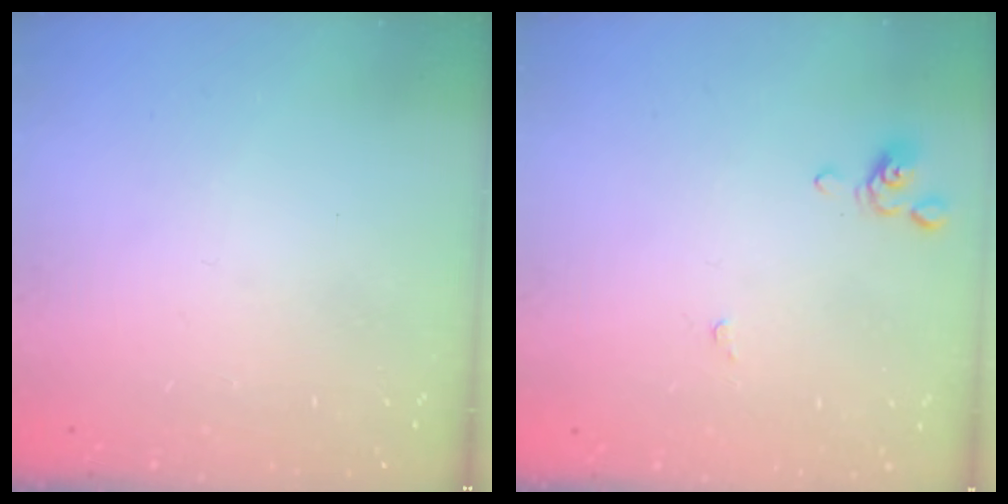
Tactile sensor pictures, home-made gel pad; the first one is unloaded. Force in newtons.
{"total": 0.0}